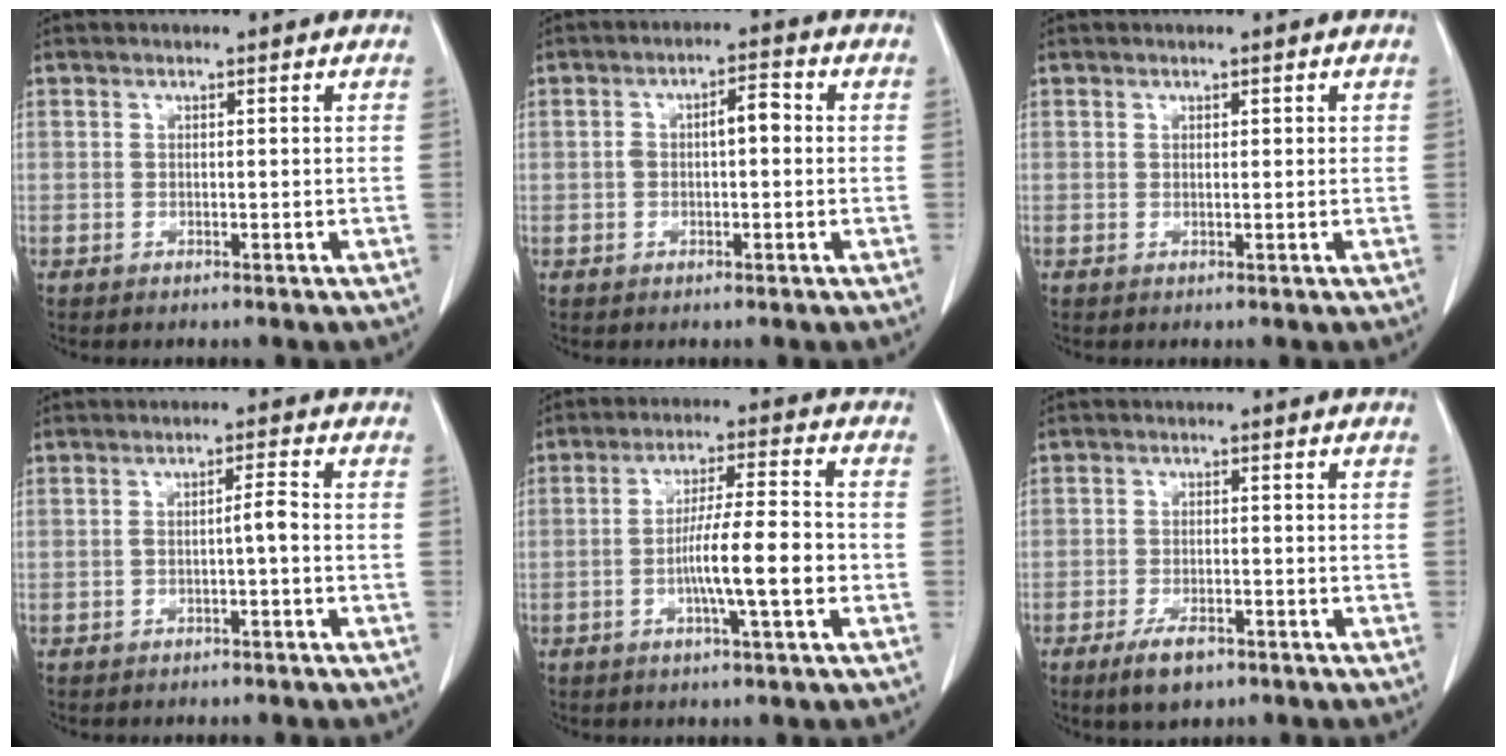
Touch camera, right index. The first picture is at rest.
{"total": 4.1, "force": [0.1, 1.5, 3.8], "torque": [-0.066, 0.025, 0.003]}
{"total": 0.6, "force": [0.3, 0.4, 0.4], "torque": [0.000, 0.001, 0.001]}
{"total": 2.4, "force": [-0.7, 0.0, 2.3], "torque": [-0.034, 0.004, -0.015]}
{"total": 9.3, "force": [-2.4, 0.4, 9.0], "torque": [-0.156, 0.005, -0.044]}
{"total": 4.9, "force": [-3.2, 1.9, 3.1], "torque": [-0.060, -0.003, -0.050]}